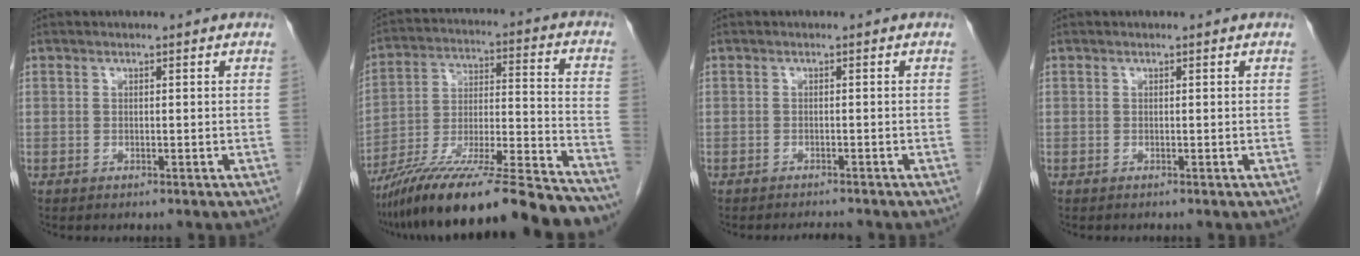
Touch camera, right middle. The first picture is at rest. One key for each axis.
{"total": 27.1, "fx": -23.2, "fy": 1.6, "fz": 14.0, "tx": -0.197, "ty": -0.014, "tz": -0.367}
{"total": 2.1, "fx": -2.1, "fy": 0.4, "fz": 0.3, "tx": -0.007, "ty": -0.006, "tz": -0.029}
{"total": 0.0}